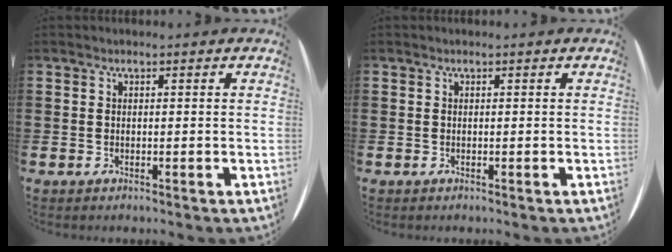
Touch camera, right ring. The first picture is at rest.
{"total": 0.0}